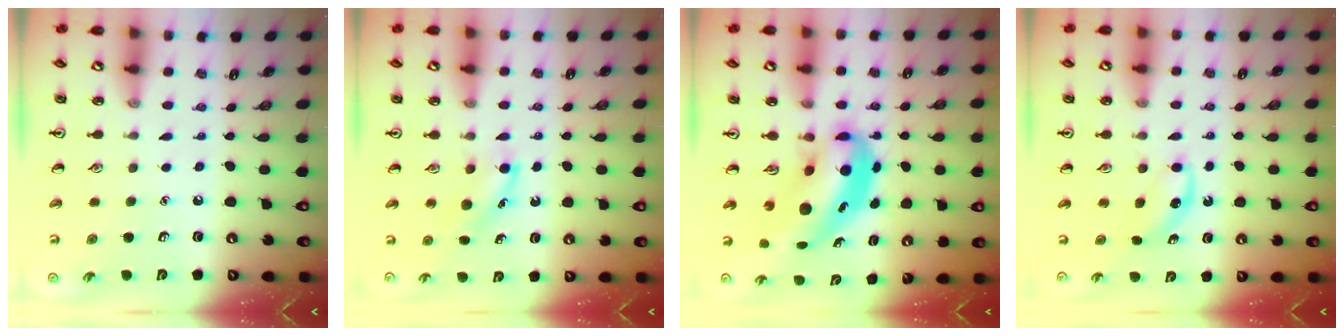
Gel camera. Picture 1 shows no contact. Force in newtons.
{"total": 4.6, "press": 4.4, "slide": 1.3}
{"total": 7.4, "press": 7.2, "slide": 1.7}
{"total": 4.5, "press": 4.2, "slide": 1.4}